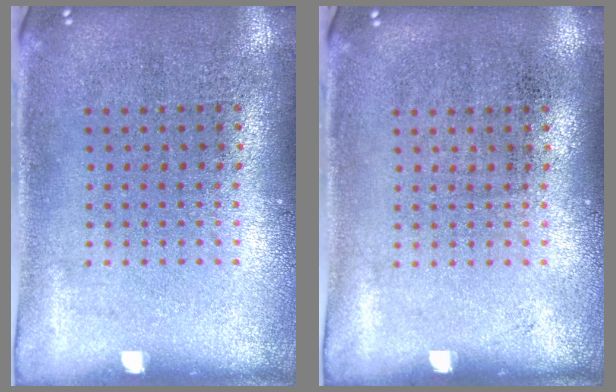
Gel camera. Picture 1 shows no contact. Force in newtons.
{"total": 0.0}